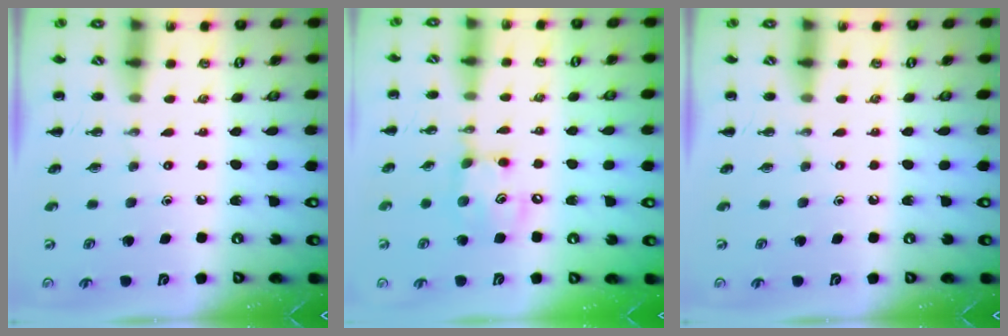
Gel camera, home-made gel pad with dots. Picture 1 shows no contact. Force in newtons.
{"total": 9.6, "press": 9.4, "slide": 1.6}
{"total": 0.0}